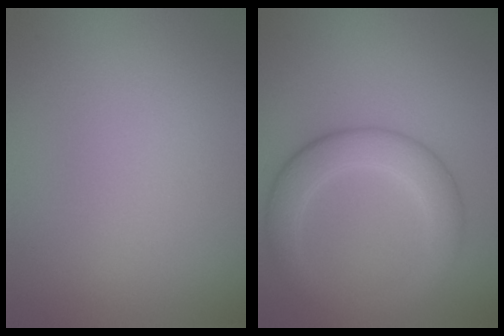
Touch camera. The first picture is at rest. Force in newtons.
{"total": 4.9, "press": 4.9, "slide": 0.3}